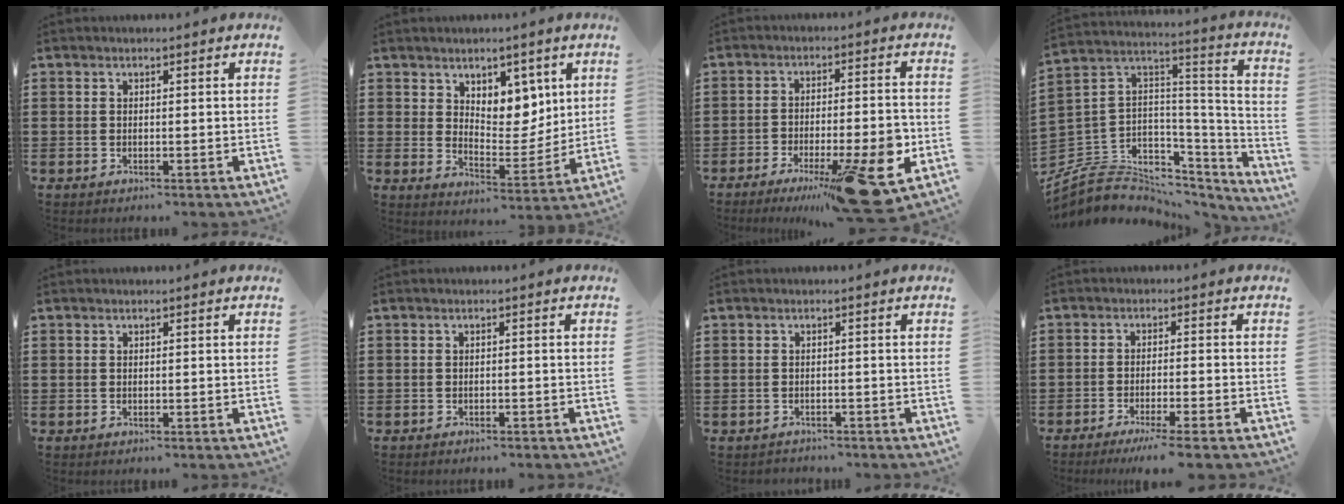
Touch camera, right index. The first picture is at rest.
{"total": 6.7, "force": [4.6, 4.4, 2.1], "torque": [-0.042, -0.021, 0.082]}
{"total": 13.6, "force": [-6.7, 2.7, 11.5], "torque": [-0.157, -0.001, -0.107]}
{"total": 6.0, "force": [-3.5, 4.9, 0.6], "torque": [-0.042, -0.017, -0.064]}
{"total": 0.0}
{"total": 0.7, "force": [-0.7, 0.0, 0.1], "torque": [-0.004, -0.001, -0.015]}
{"total": 1.0, "force": [-0.9, 0.5, -0.1], "torque": [0.000, 0.005, -0.021]}
{"total": 3.5, "force": [-2.7, -0.5, 2.1], "torque": [-0.041, -0.013, -0.053]}